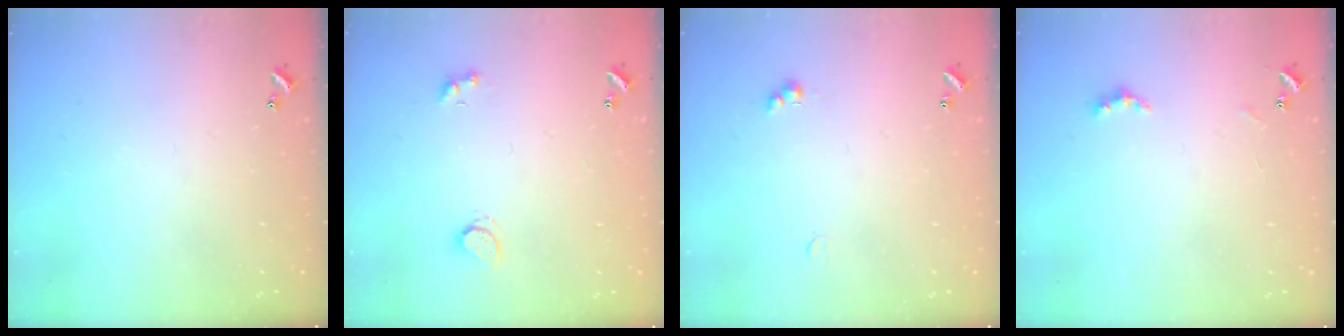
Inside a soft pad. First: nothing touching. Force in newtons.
{"total": 2.7, "press": 2.1, "slide": 1.6}
{"total": 1.8, "press": 1.8, "slide": 0.4}
{"total": 2.6, "press": 2.5, "slide": 0.6}